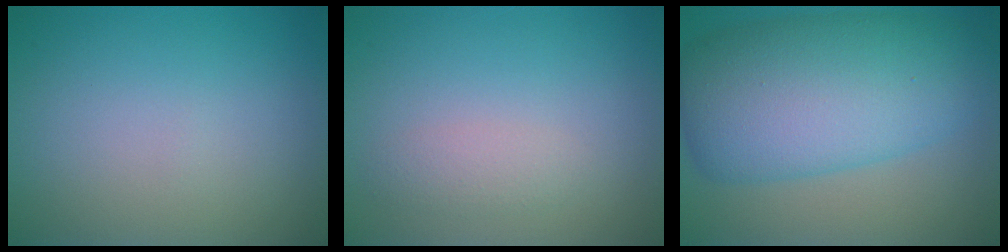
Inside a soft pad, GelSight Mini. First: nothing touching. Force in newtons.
{"total": 1.4, "press": 1.4, "slide": 0.1}
{"total": 11.1, "press": 11.1, "slide": 0.3}